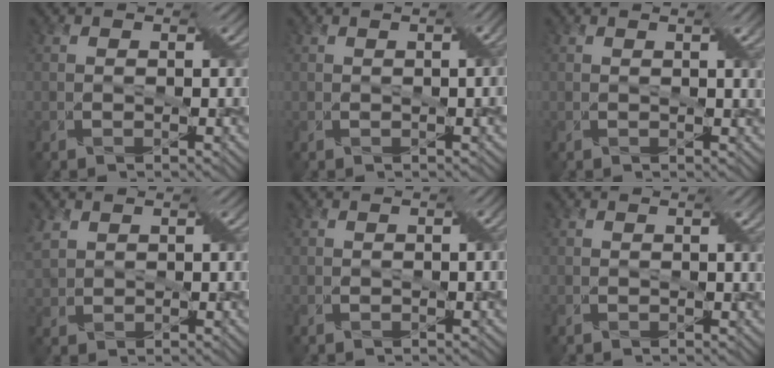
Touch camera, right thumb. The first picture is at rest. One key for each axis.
{"total": 3.6, "fx": 0.1, "fy": 0.5, "fz": 3.6, "tx": -0.050, "ty": 0.014, "tz": -0.001}
{"total": 2.9, "fx": 0.9, "fy": 0.0, "fz": 2.8, "tx": -0.043, "ty": 0.008, "tz": 0.015}
{"total": 3.8, "fx": 1.6, "fy": 2.6, "fz": 2.2, "tx": -0.069, "ty": 0.002, "tz": 0.030}
{"total": 2.3, "fx": 0.0, "fy": 0.6, "fz": 2.3, "tx": -0.029, "ty": 0.006, "tz": -0.001}
{"total": 1.5, "fx": 0.5, "fy": -0.4, "fz": 1.4, "tx": -0.023, "ty": 0.007, "tz": 0.011}